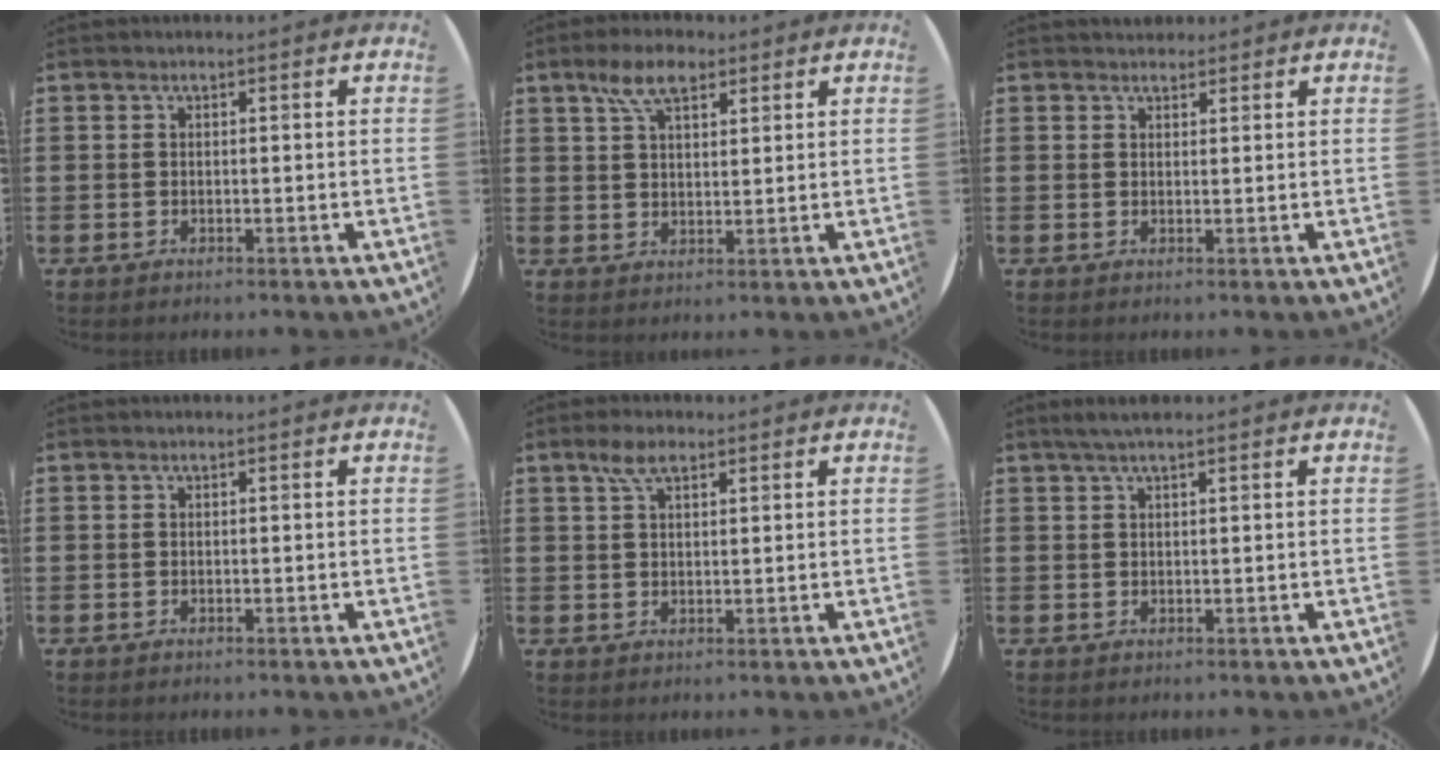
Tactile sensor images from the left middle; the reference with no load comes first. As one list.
[{"total": 6.0, "force": [3.8, 2.8, 3.7], "torque": [-0.065, 0.002, 0.066]}, {"total": 1.4, "force": [1.3, 0.4, -0.1], "torque": [0.008, 0.000, 0.025]}, {"total": 0.0}, {"total": 3.7, "force": [2.4, 1.5, 2.3], "torque": [-0.043, 0.005, 0.040]}, {"total": 1.9, "force": [1.5, 0.1, 1.3], "torque": [-0.025, 0.005, 0.025]}]